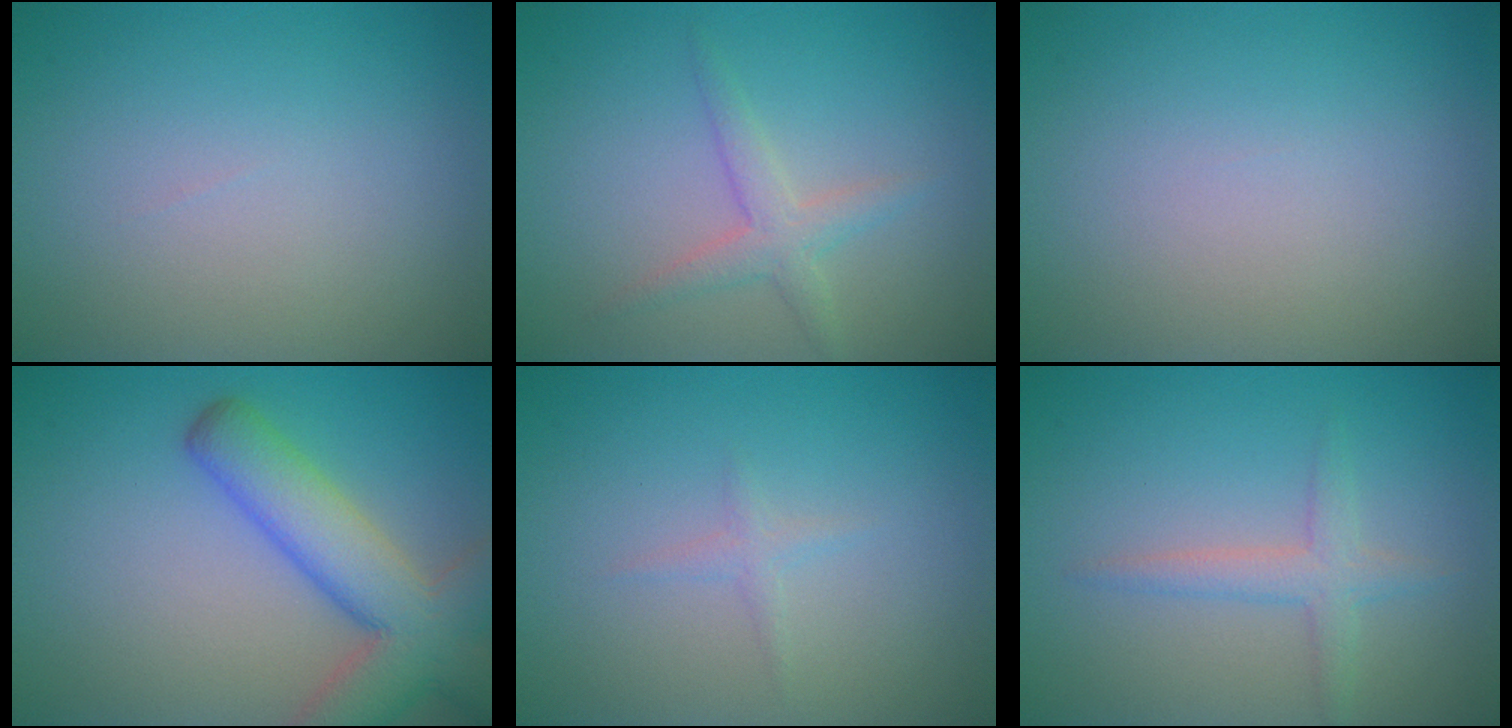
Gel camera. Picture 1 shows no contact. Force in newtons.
{"total": 2.2, "press": 2.2, "slide": 0.1}
{"total": 0.0}
{"total": 7.6, "press": 7.6, "slide": 0.5}
{"total": 0.8, "press": 0.8, "slide": 0.1}
{"total": 2.2, "press": 2.2, "slide": 0.1}